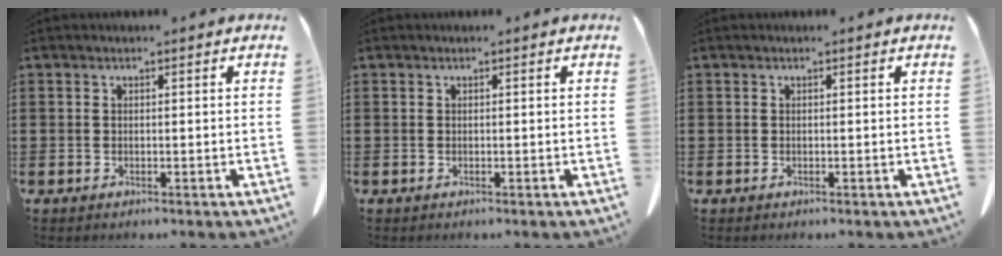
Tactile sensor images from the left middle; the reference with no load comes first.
{"total": 0.0}
{"total": 0.0}